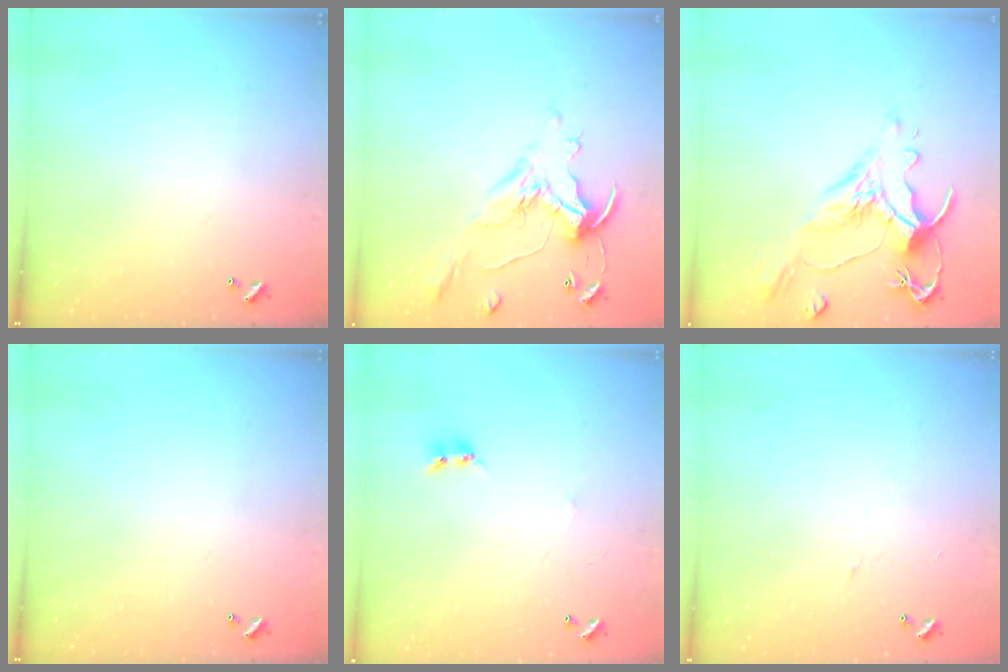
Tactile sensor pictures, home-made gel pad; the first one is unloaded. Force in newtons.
{"total": 1.8, "press": 1.5, "slide": 1.1}
{"total": 1.6, "press": 0.4, "slide": 1.5}
{"total": 0.0}
{"total": 2.5, "press": 2.5, "slide": 0.4}
{"total": 0.9, "press": 0.6, "slide": 0.6}